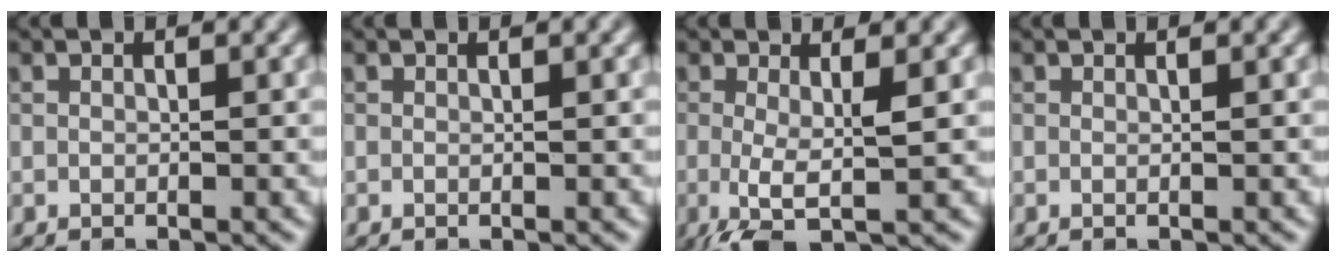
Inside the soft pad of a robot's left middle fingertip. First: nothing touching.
{"total": 0.0}
{"total": 3.1, "force": [-0.3, 0.4, 3.0], "torque": [-0.066, -0.008, -0.010]}
{"total": 0.0}